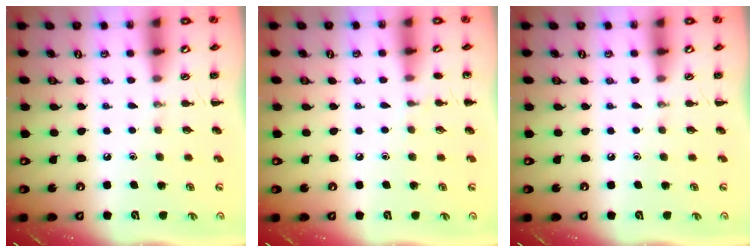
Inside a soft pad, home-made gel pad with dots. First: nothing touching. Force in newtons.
{"total": 4.8, "press": 4.5, "slide": 1.5}
{"total": 0.0}